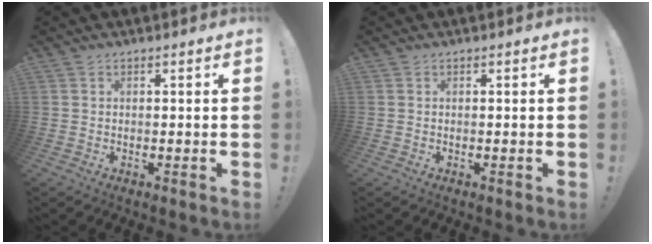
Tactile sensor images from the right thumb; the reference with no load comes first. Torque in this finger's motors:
{"motor_torque": [-0.08, -0.08, 0.00, 0.00, 0.00]}